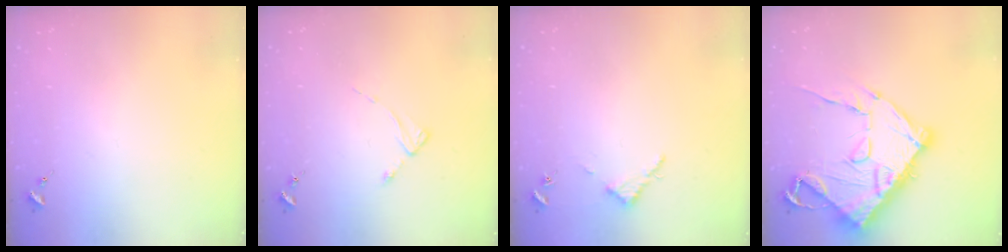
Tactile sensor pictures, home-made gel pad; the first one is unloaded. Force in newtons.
{"total": 2.6, "press": 2.6, "slide": 0.3}
{"total": 2.8, "press": 2.8, "slide": 0.3}
{"total": 20.9, "press": 20.8, "slide": 2.3}